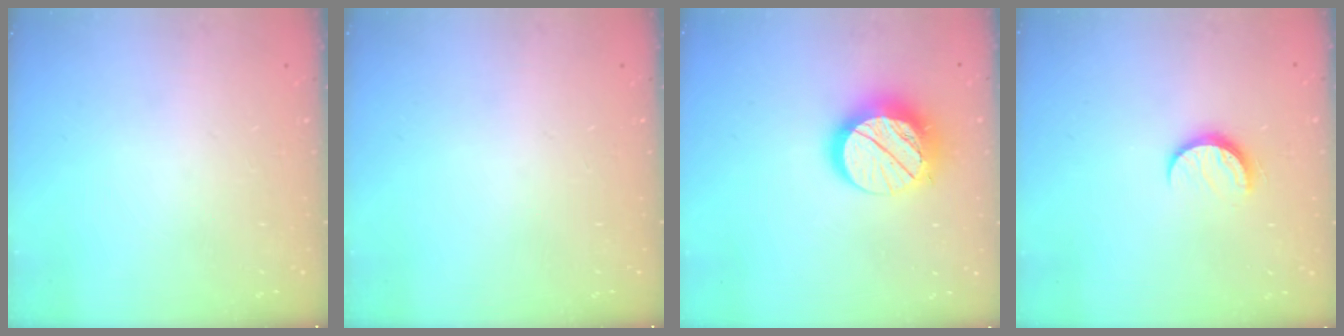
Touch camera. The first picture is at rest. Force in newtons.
{"total": 0.0}
{"total": 14.9, "press": 14.8, "slide": 0.9}
{"total": 7.3, "press": 7.2, "slide": 0.7}